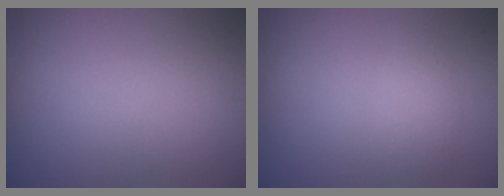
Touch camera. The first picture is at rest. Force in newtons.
{"total": 1.6, "press": 1.6, "slide": 0.1}